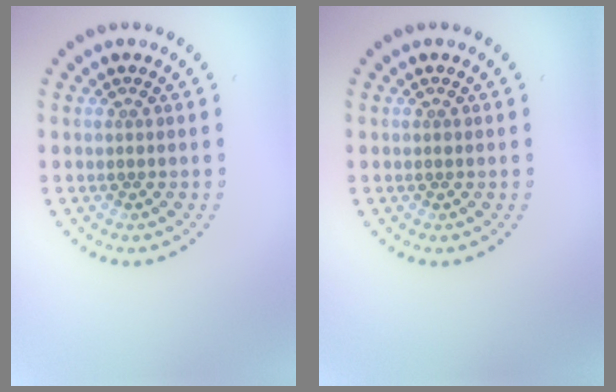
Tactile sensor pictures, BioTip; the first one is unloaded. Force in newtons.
{"total": 0.0}